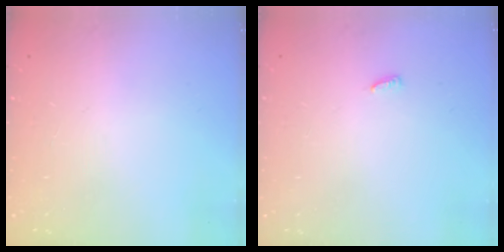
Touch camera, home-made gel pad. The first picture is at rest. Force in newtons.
{"total": 3.5, "press": 3.4, "slide": 0.6}